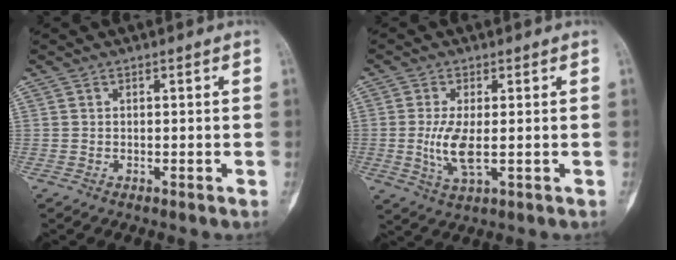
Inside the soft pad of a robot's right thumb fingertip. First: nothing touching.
{"total": 6.5, "force": [-0.7, 2.8, 5.8], "torque": [-0.120, -0.011, -0.009]}